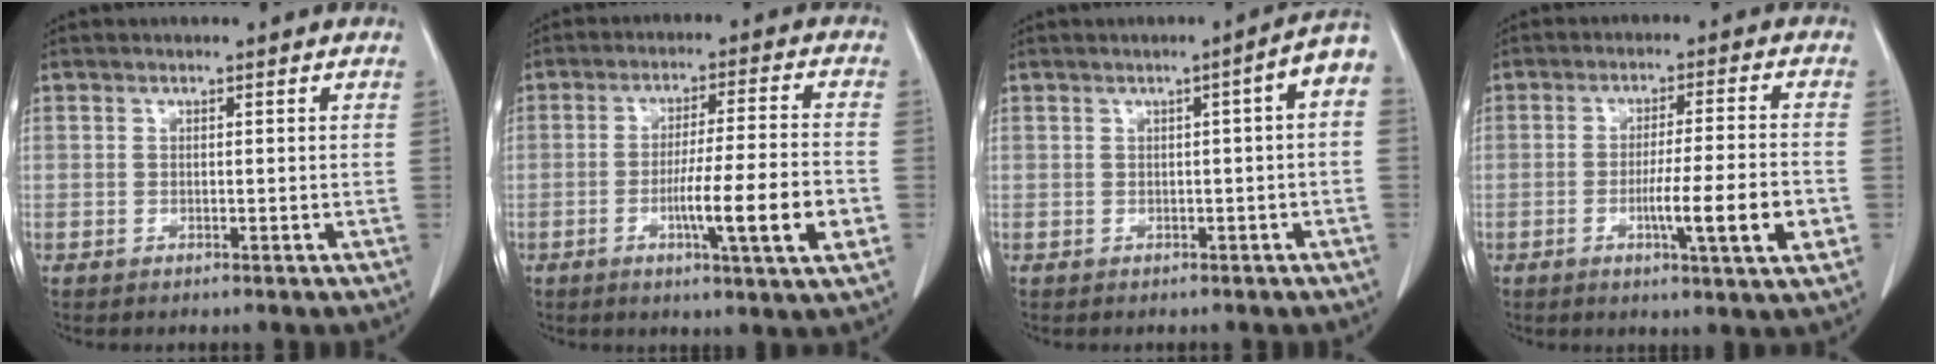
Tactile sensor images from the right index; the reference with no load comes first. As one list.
[{"total": 11.9, "force": [-3.5, -0.4, 11.4], "torque": [-0.185, -0.012, -0.061]}, {"total": 4.3, "force": [0.3, 0.3, 4.3], "torque": [-0.050, 0.013, 0.001]}, {"total": 10.4, "force": [-3.0, -0.2, 9.9], "torque": [-0.154, -0.015, -0.050]}]